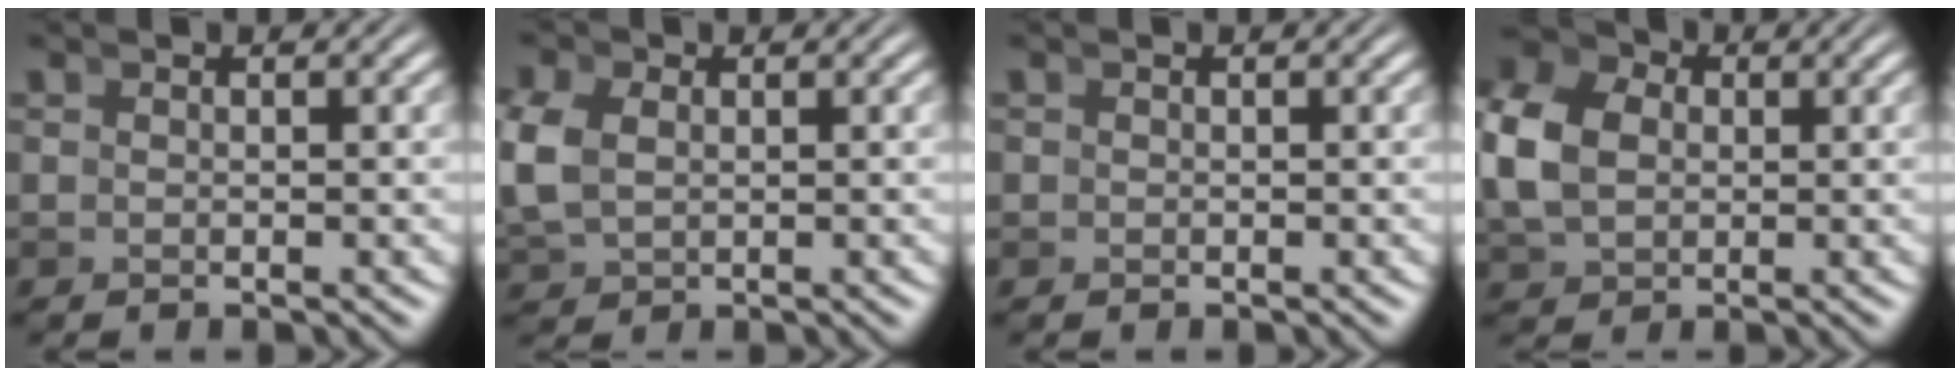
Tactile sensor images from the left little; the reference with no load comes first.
{"total": 2.8, "force": [0.5, 2.2, 1.7], "torque": [-0.049, -0.005, 0.020]}
{"total": 0.7, "force": [-0.3, 0.7, 0.0], "torque": [0.004, -0.003, -0.004]}
{"total": 6.9, "force": [1.5, 5.4, 4.1], "torque": [-0.085, 0.011, 0.022]}